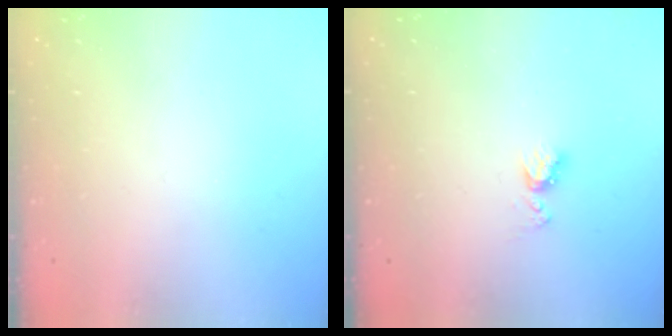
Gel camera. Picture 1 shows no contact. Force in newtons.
{"total": 5.4, "press": 5.3, "slide": 0.7}